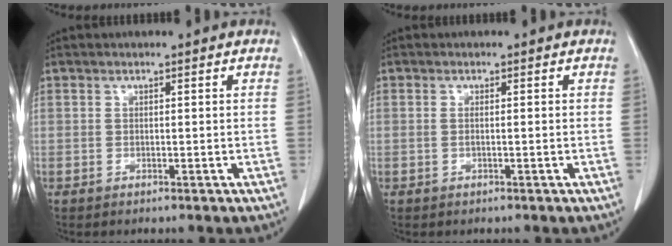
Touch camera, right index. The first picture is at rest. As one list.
[{"total": 0.9, "force": [-0.1, 0.2, 0.9], "torque": [-0.019, 0.000, 0.001]}]